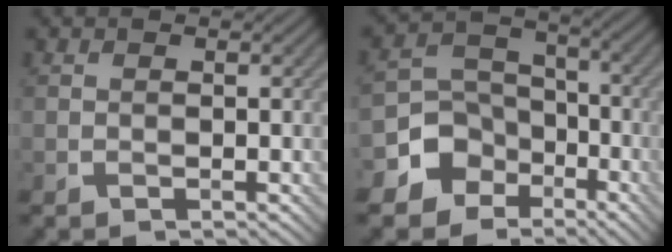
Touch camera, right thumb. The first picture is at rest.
{"total": 7.7, "force": [-4.3, 6.0, 2.2], "torque": [-0.049, -0.010, -0.098]}